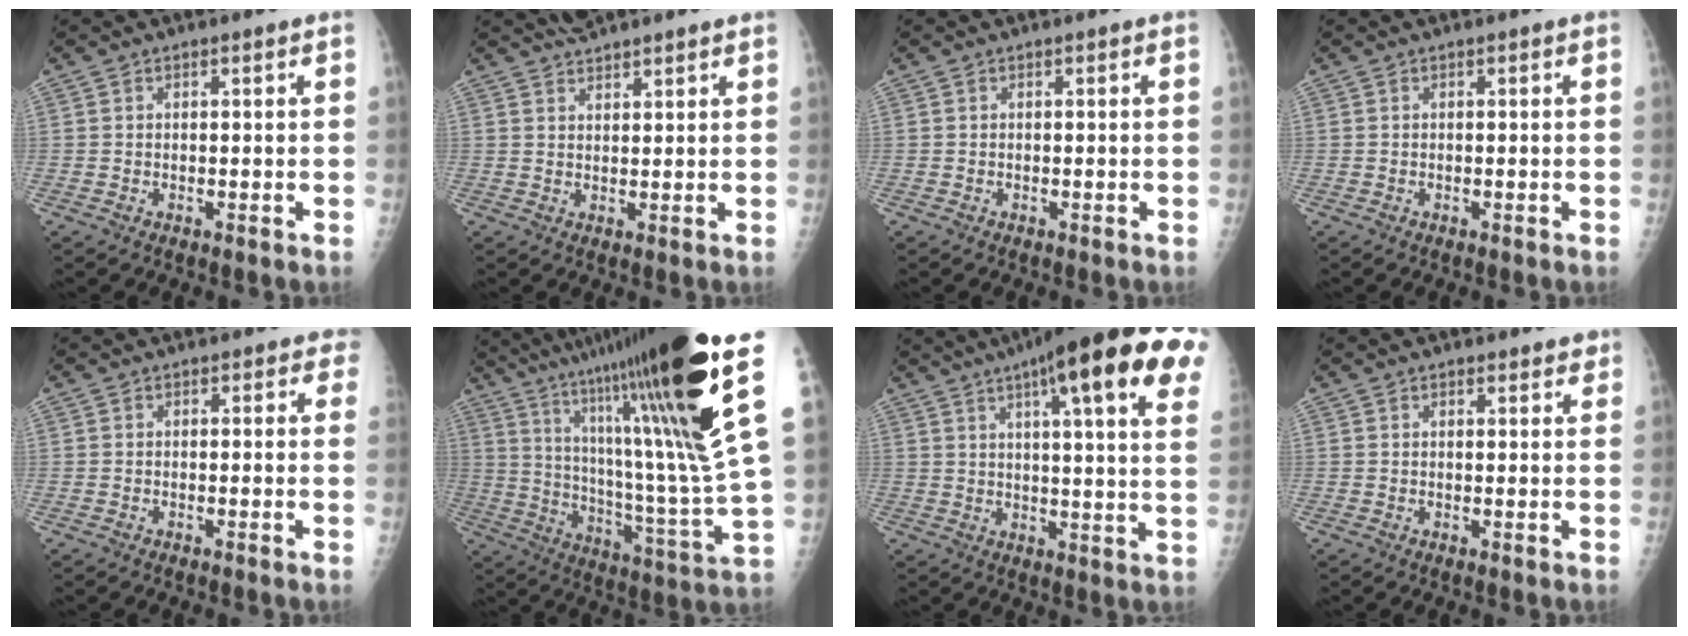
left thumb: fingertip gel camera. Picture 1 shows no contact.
{"total": 3.9, "force": [3.6, 0.7, 1.2], "torque": [-0.008, -0.001, 0.061]}
{"total": 0.0}
{"total": 0.0}
{"total": 1.7, "force": [0.9, 1.2, 0.7], "torque": [0.017, -0.002, -0.005]}
{"total": 31.1, "force": [17.4, 2.7, 25.6], "torque": [-0.386, -0.060, 0.288]}
{"total": 25.0, "force": [12.9, 4.7, 20.9], "torque": [-0.269, -0.007, 0.162]}
{"total": 2.0, "force": [1.5, 1.1, 0.6], "torque": [0.015, -0.004, 0.012]}